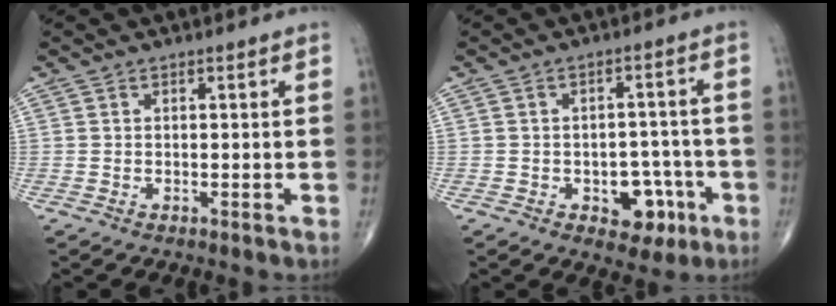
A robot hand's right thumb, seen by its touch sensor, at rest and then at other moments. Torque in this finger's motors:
{"motor_torque": [1.50, 1.27, 0.40, -0.58, 0.01]}